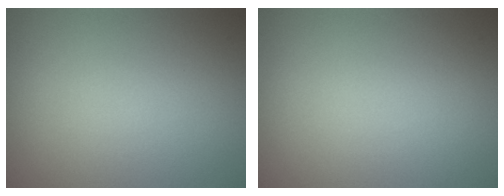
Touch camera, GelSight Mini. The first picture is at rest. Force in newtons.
{"total": 0.0}